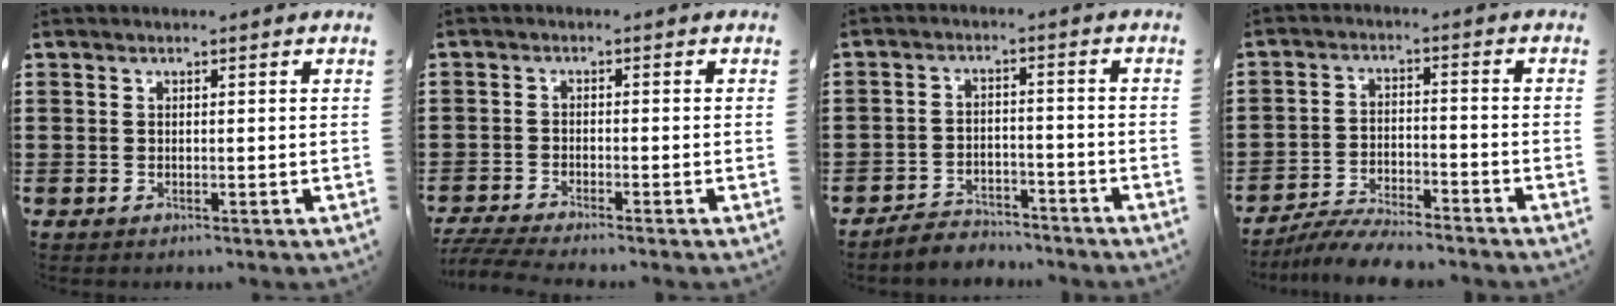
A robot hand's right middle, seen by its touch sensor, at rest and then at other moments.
{"total": 3.0, "force": [-2.8, -0.1, 1.1], "torque": [-0.032, -0.009, -0.060]}
{"total": 3.9, "force": [-3.8, 0.8, 0.0], "torque": [-0.007, 0.008, -0.080]}
{"total": 5.9, "force": [-5.7, 0.5, 1.4], "torque": [-0.028, 0.002, -0.112]}